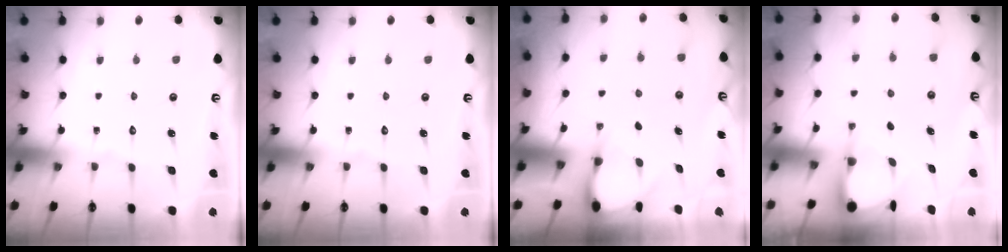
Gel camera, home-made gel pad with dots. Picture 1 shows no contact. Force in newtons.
{"total": 0.0}
{"total": 2.9, "press": 2.9, "slide": 0.3}
{"total": 3.9, "press": 3.9, "slide": 0.4}